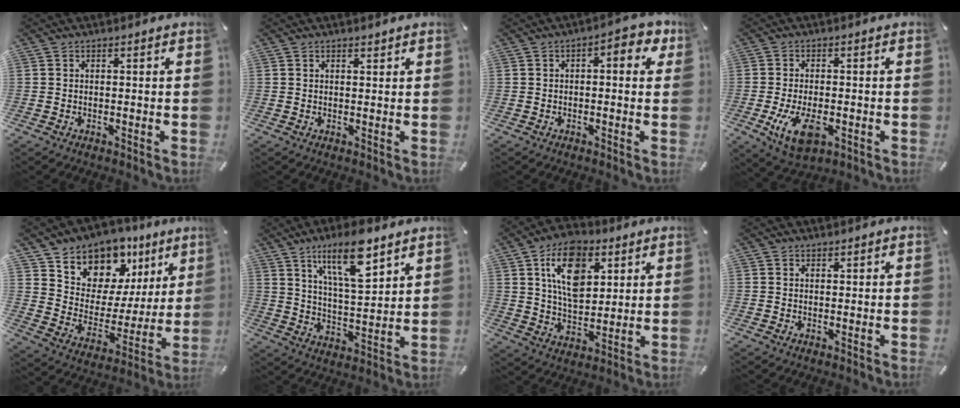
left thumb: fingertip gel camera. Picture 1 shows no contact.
{"total": 0.9, "force": [0.7, 0.5, 0.3], "torque": [-0.007, 0.000, 0.012]}
{"total": 5.2, "force": [0.5, 2.4, 4.6], "torque": [-0.056, 0.001, -0.001]}
{"total": 8.6, "force": [-2.7, 4.9, 6.6], "torque": [-0.133, -0.008, -0.049]}
{"total": 10.8, "force": [8.5, 6.6, -0.6], "torque": [-0.006, -0.104, 0.157]}
{"total": 14.3, "force": [9.5, 4.7, 9.6], "torque": [-0.169, -0.038, 0.161]}
{"total": 14.7, "force": [6.3, 9.1, 9.8], "torque": [-0.157, -0.005, 0.112]}
{"total": 0.8, "force": [0.5, 0.5, 0.1], "torque": [-0.001, 0.000, 0.011]}